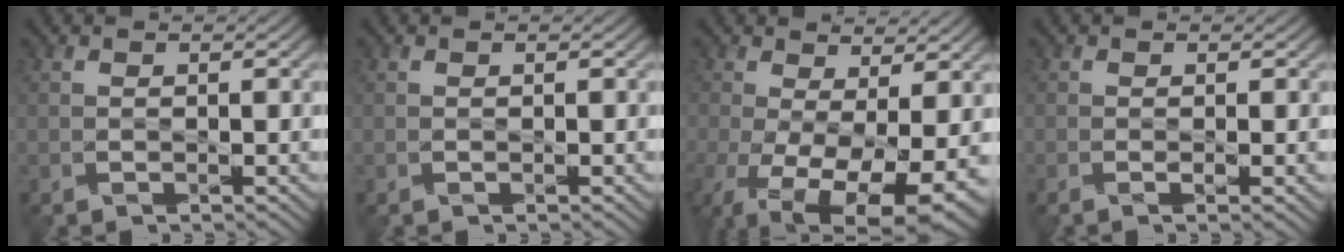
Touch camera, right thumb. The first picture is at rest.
{"total": 0.0}
{"total": 14.2, "force": [-4.3, 7.0, 11.6], "torque": [-0.229, -0.054, -0.039]}
{"total": 1.4, "force": [-0.4, 0.1, 1.4], "torque": [-0.029, -0.004, -0.010]}